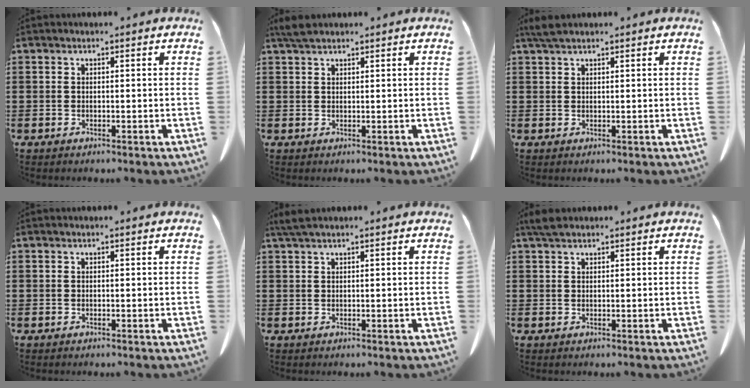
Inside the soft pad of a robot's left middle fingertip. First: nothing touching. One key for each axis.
{"total": 2.1, "fx": 1.6, "fy": 0.6, "fz": 1.3, "tx": -0.030, "ty": 0.002, "tz": 0.031}
{"total": 1.9, "fx": 1.4, "fy": 0.4, "fz": 1.3, "tx": -0.029, "ty": 0.001, "tz": 0.026}
{"total": 0.0}
{"total": 1.7, "fx": 1.2, "fy": 0.2, "fz": 1.2, "tx": -0.028, "ty": -0.001, "tz": 0.023}
{"total": 2.1, "fx": 1.6, "fy": 0.9, "fz": 1.0, "tx": -0.026, "ty": 0.004, "tz": 0.031}